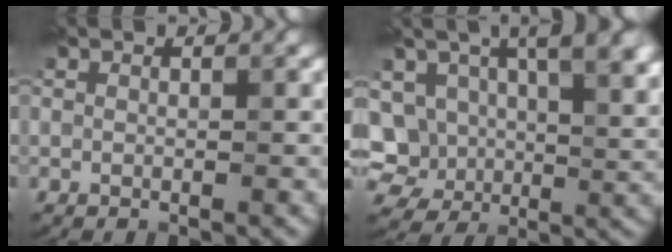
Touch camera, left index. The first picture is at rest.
{"total": 13.1, "force": [3.7, 9.0, 8.8], "torque": [-0.149, 0.009, 0.065]}